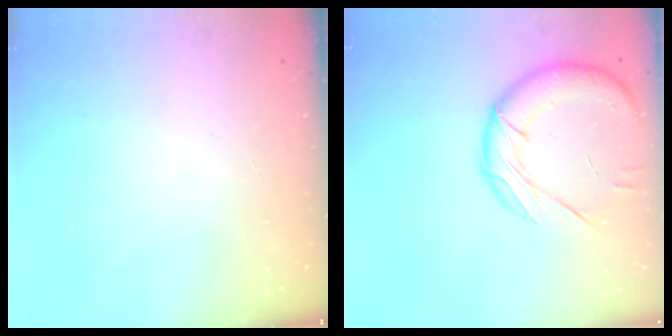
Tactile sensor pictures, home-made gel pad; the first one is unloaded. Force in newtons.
{"total": 18.4, "press": 18.2, "slide": 2.8}